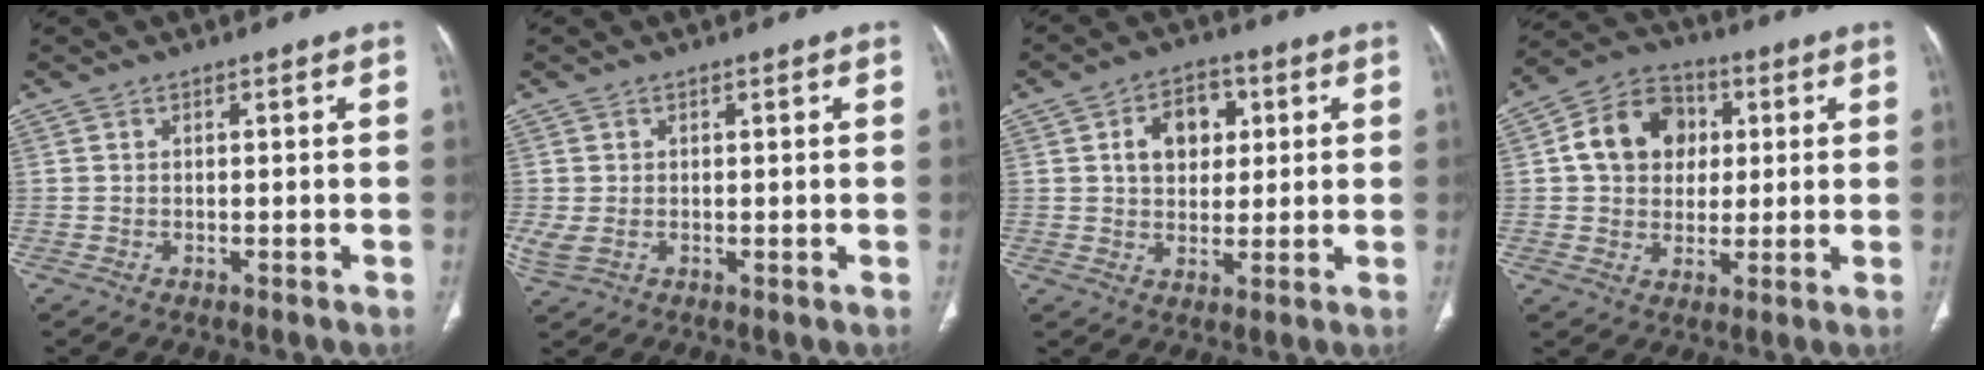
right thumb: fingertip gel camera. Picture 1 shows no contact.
{"total": 3.0, "force": [-0.1, 1.9, 2.2], "torque": [-0.064, 0.000, 0.008]}
{"total": 8.8, "force": [2.4, 6.3, 5.7], "torque": [-0.058, 0.001, 0.035]}
{"total": 12.5, "force": [2.4, 10.2, 6.9], "torque": [-0.089, 0.010, 0.033]}